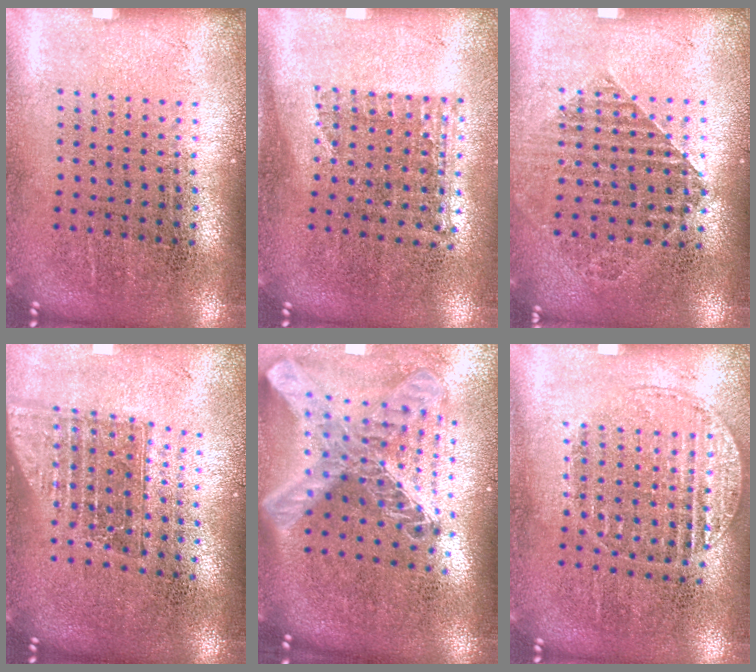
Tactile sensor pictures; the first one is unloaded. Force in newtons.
{"total": 1.1, "press": 0.9, "slide": 0.6}
{"total": 1.2, "press": 1.2, "slide": 0.4}
{"total": 1.5, "press": 1.2, "slide": 1.0}
{"total": 2.9, "press": 2.1, "slide": 2.0}
{"total": 1.1, "press": 1.1, "slide": 0.2}